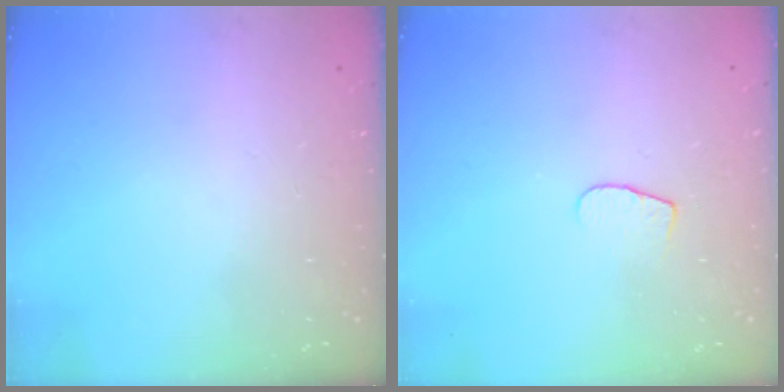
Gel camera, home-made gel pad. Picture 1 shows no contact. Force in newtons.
{"total": 5.4, "press": 5.4, "slide": 0.5}